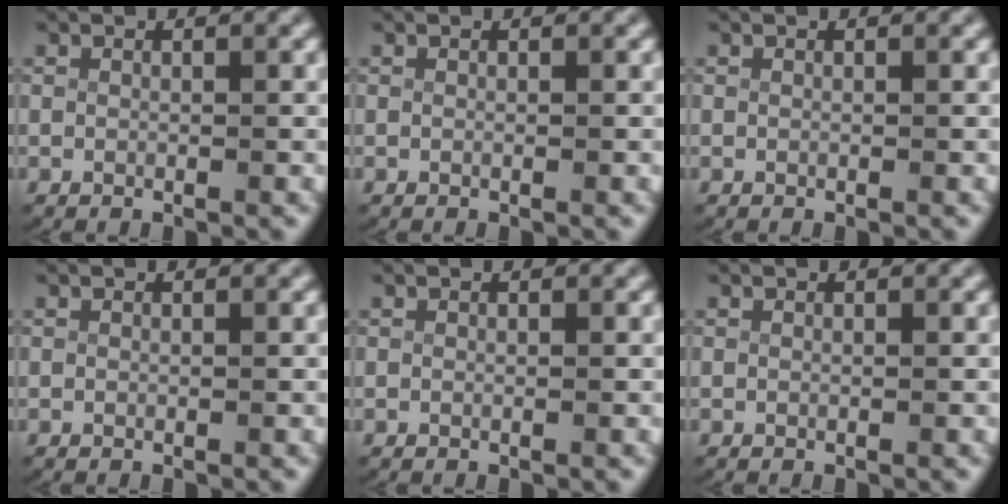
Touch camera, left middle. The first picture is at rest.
{"total": 0.0}
{"total": 0.0}
{"total": 0.0}
{"total": 0.0}
{"total": 0.0}